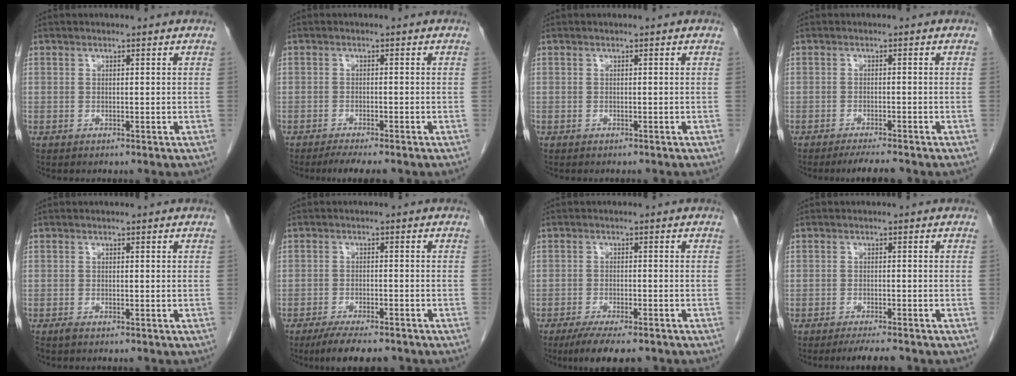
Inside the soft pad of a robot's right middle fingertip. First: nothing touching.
{"total": 5.0, "force": [-4.1, 0.4, 2.8], "torque": [-0.037, -0.009, -0.061]}
{"total": 1.2, "force": [-1.1, 0.2, 0.5], "torque": [-0.008, -0.001, -0.013]}
{"total": 4.1, "force": [-3.6, 0.0, 2.0], "torque": [-0.030, -0.009, -0.056]}
{"total": 0.8, "force": [-0.7, 0.2, 0.4], "torque": [-0.014, -0.003, -0.012]}
{"total": 7.6, "force": [-6.3, 1.5, 4.1], "torque": [-0.063, -0.013, -0.098]}
{"total": 8.4, "force": [-6.6, 1.8, 4.9], "torque": [-0.072, -0.014, -0.099]}
{"total": 4.3, "force": [-3.7, 0.2, 2.2], "torque": [-0.031, -0.009, -0.057]}